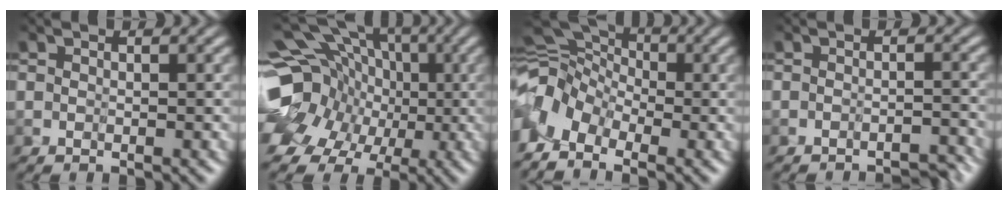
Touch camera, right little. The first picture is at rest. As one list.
[{"total": 15.0, "force": [-1.0, 12.9, 7.5], "torque": [-0.173, 0.014, -0.022]}, {"total": 4.1, "force": [-2.7, 2.3, 2.0], "torque": [-0.057, 0.004, -0.068]}, {"total": 3.9, "force": [-3.1, -1.5, -1.9], "torque": [0.039, -0.001, -0.053]}]